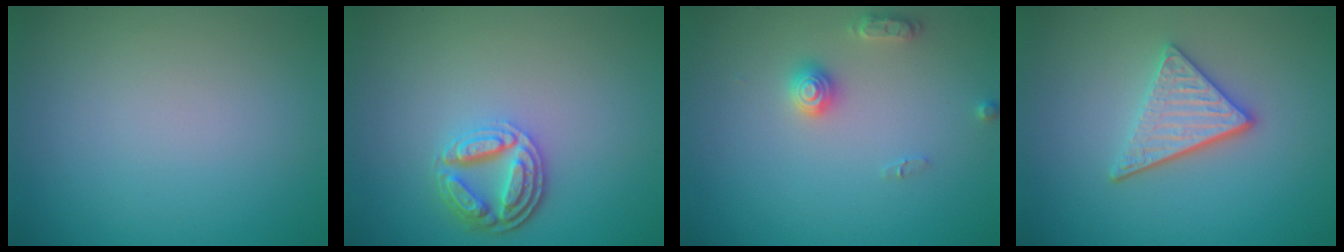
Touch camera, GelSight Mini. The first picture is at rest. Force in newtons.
{"total": 4.1, "press": 3.3, "slide": 2.5}
{"total": 2.2, "press": 2.2, "slide": 0.1}
{"total": 3.6, "press": 3.0, "slide": 2.0}